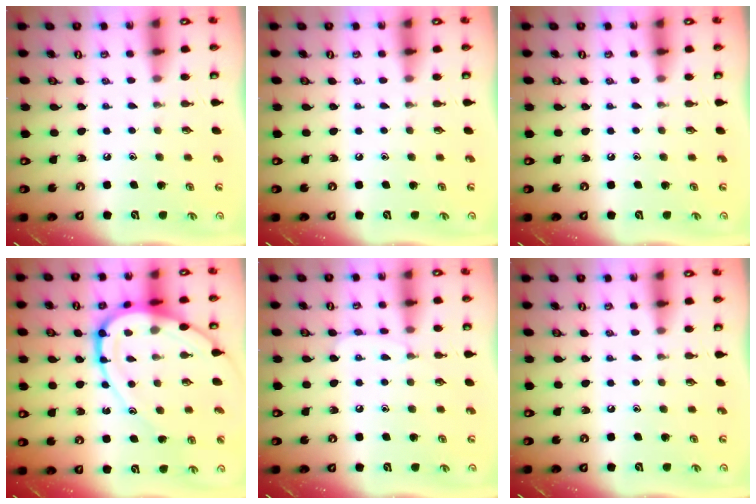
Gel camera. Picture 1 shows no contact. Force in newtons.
{"total": 0.0}
{"total": 0.0}
{"total": 15.9, "press": 15.9, "slide": 1.5}
{"total": 6.0, "press": 6.0, "slide": 0.5}
{"total": 0.0}